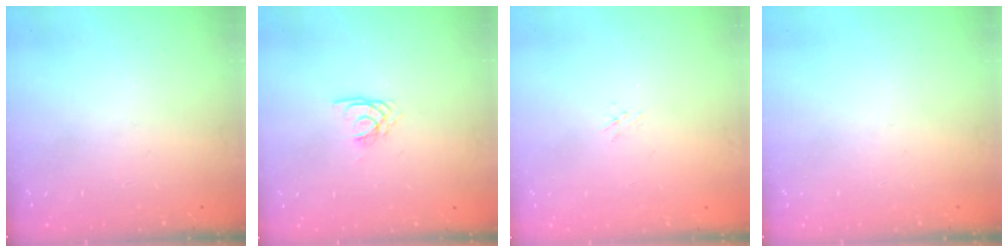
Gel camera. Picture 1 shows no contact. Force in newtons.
{"total": 2.1, "press": 2.1, "slide": 0.4}
{"total": 1.5, "press": 1.5, "slide": 0.2}
{"total": 0.0}